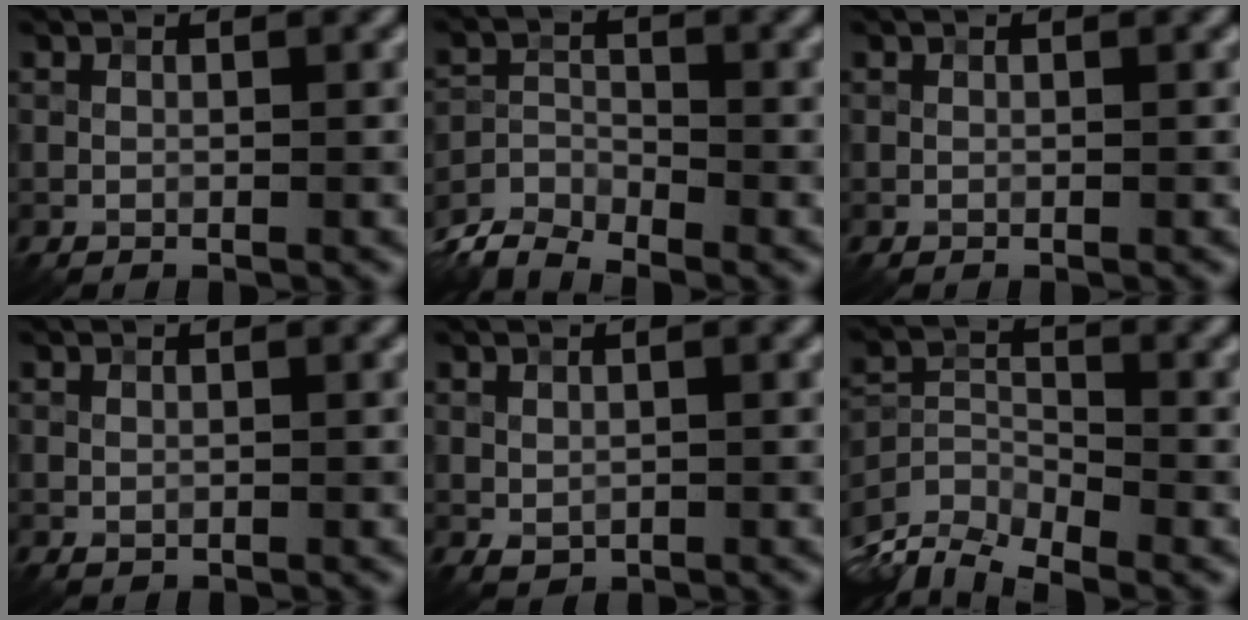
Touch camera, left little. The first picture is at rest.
{"total": 4.4, "force": [-4.0, 1.4, 1.3], "torque": [-0.023, -0.007, -0.092]}
{"total": 0.0}
{"total": 0.0}
{"total": 0.8, "force": [0.1, 0.6, 0.4], "torque": [-0.008, -0.006, 0.007]}
{"total": 6.1, "force": [-5.1, 2.2, 2.6], "torque": [-0.052, -0.017, -0.100]}